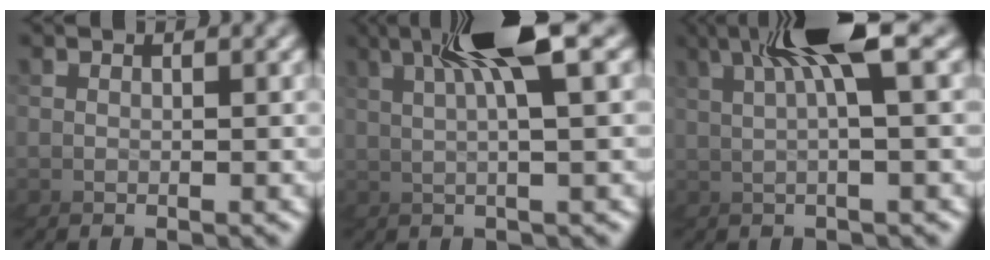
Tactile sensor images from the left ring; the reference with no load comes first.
{"total": 6.4, "force": [3.1, -0.5, 5.5], "torque": [-0.109, 0.034, 0.043]}
{"total": 6.4, "force": [2.7, -0.4, 5.7], "torque": [-0.111, 0.035, 0.035]}